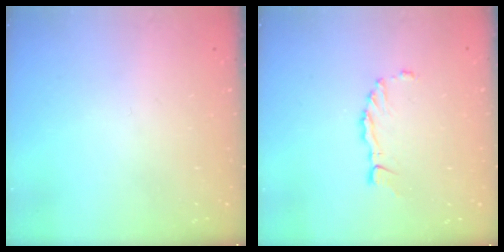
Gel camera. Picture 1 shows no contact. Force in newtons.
{"total": 2.7, "press": 2.7, "slide": 0.2}